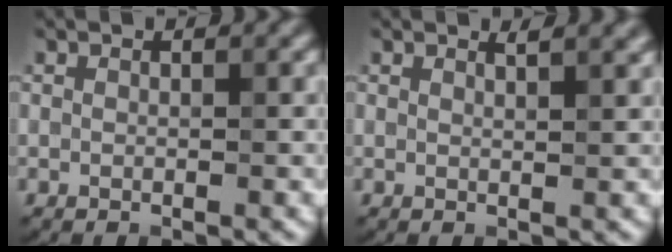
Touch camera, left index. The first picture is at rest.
{"total": 1.6, "force": [1.3, 0.5, 0.9], "torque": [-0.003, 0.004, 0.014]}